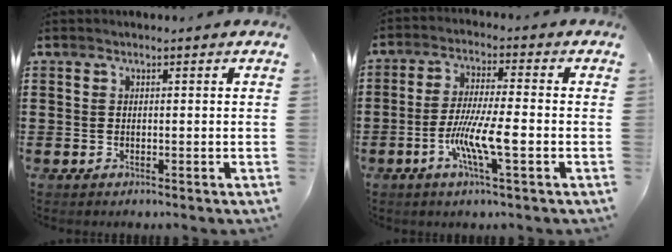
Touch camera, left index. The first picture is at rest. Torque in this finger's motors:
{"motor_torque": [1.70, 0.44, 0.68, 0.10]}